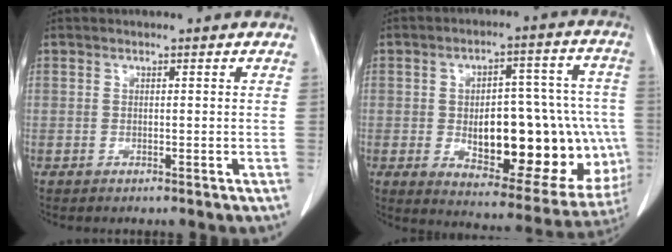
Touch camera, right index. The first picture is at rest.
{"total": 24.6, "force": [-3.7, 10.0, 22.2], "torque": [-0.244, 0.030, -0.016]}